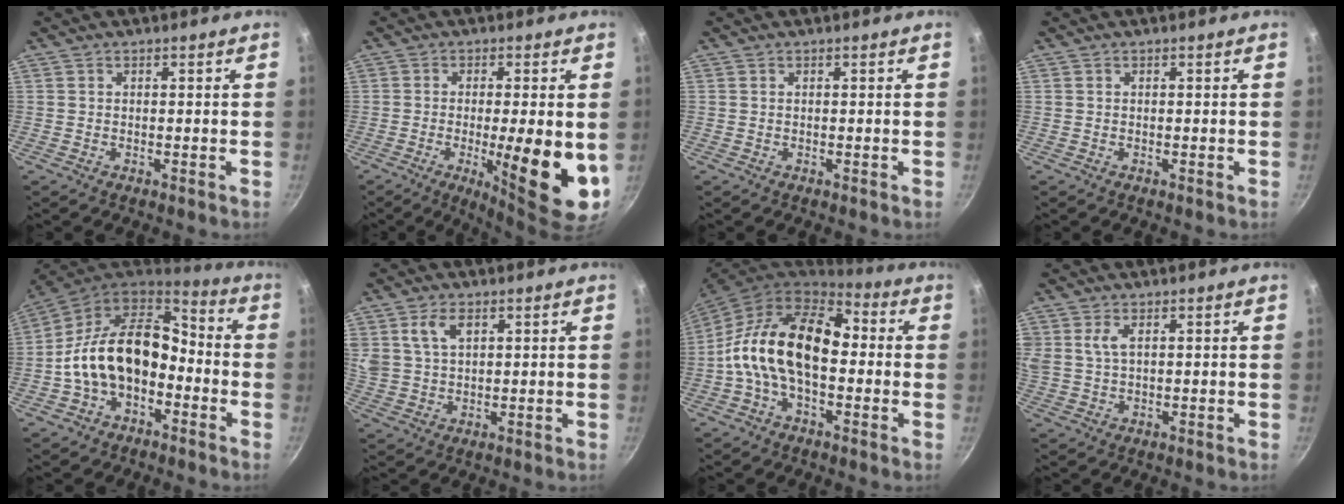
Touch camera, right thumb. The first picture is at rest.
{"total": 14.0, "force": [-2.4, 3.0, 13.4], "torque": [-0.190, -0.007, -0.028]}
{"total": 0.0}
{"total": 0.0}
{"total": 17.6, "force": [-3.3, 11.9, 12.6], "torque": [-0.197, 0.057, -0.068]}
{"total": 6.6, "force": [2.9, 4.1, 4.3], "torque": [-0.072, -0.004, 0.057]}
{"total": 17.6, "force": [-0.6, 10.7, 14.0], "torque": [-0.218, 0.039, -0.034]}
{"total": 4.5, "force": [1.7, 2.6, 3.2], "torque": [-0.059, 0.000, 0.034]}